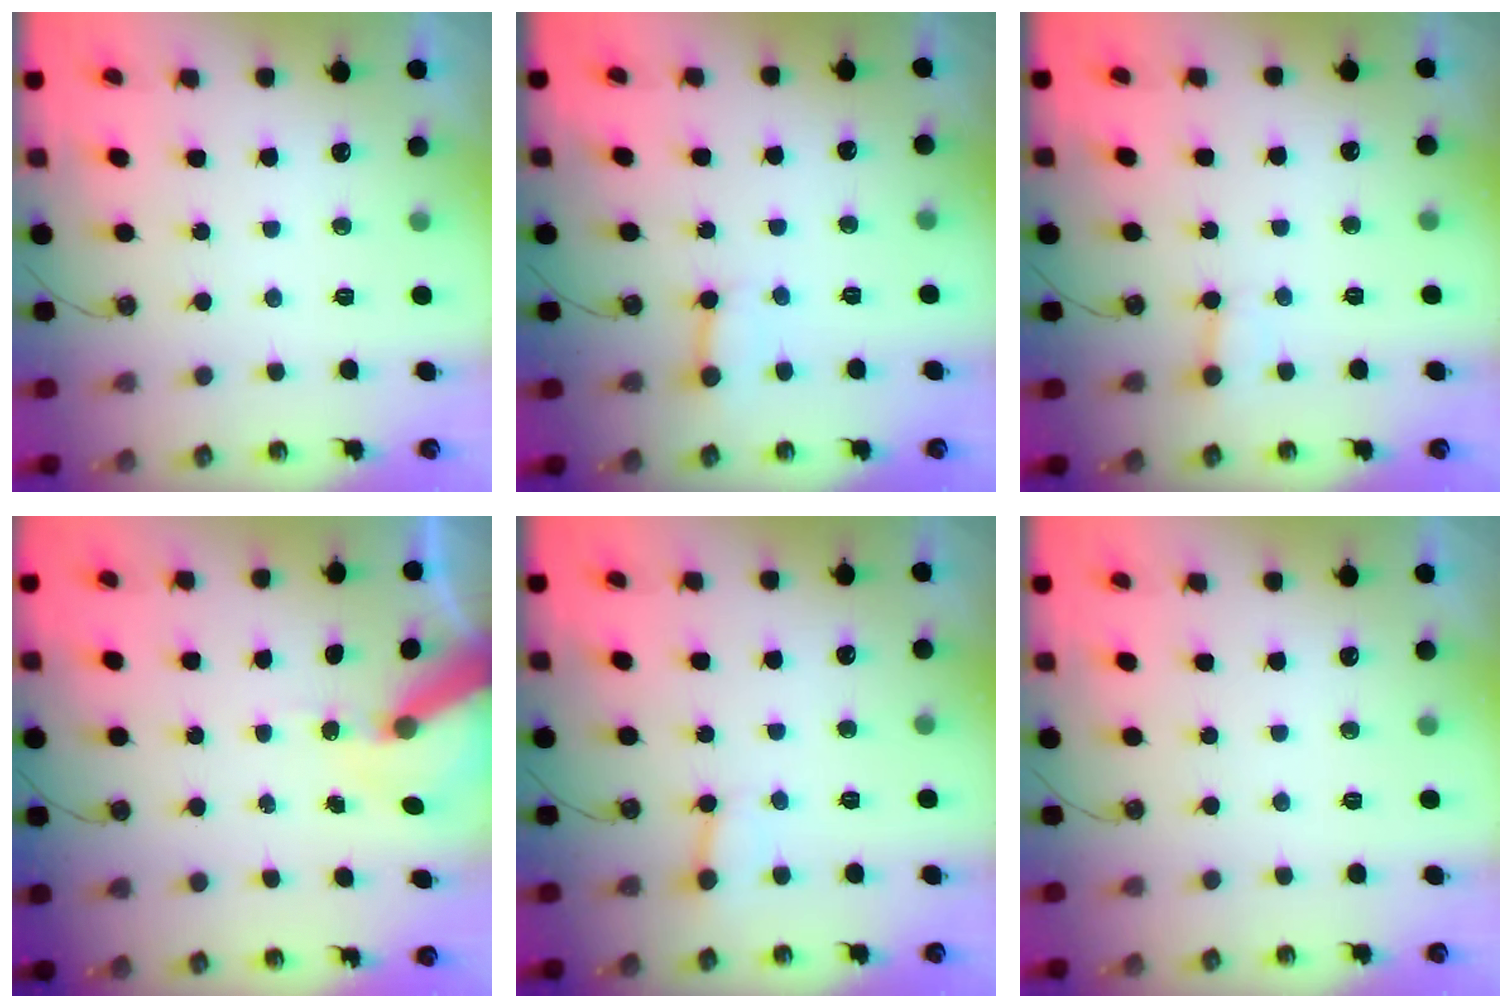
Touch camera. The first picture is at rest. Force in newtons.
{"total": 3.9, "press": 3.9, "slide": 0.2}
{"total": 1.7, "press": 1.7, "slide": 0.0}
{"total": 9.3, "press": 9.2, "slide": 1.3}
{"total": 2.5, "press": 2.5, "slide": 0.4}
{"total": 0.0}